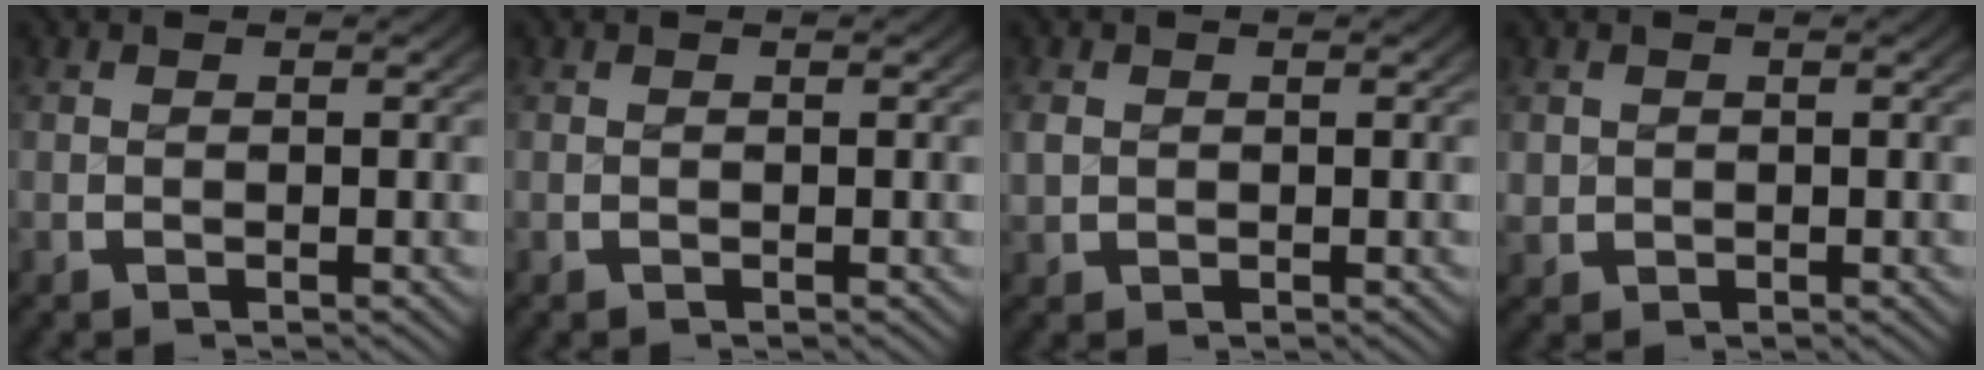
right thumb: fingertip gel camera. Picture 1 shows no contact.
{"total": 0.0}
{"total": 1.1, "force": [0.1, 1.1, 0.0], "torque": [-0.006, -0.008, 0.010]}
{"total": 1.4, "force": [0.0, 1.4, -0.1], "torque": [-0.010, -0.015, 0.010]}